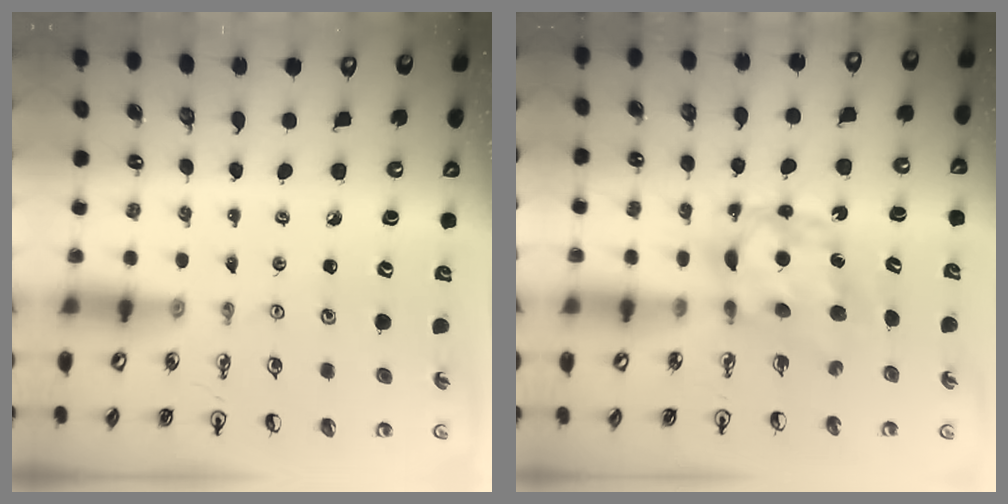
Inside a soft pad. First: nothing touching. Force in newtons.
{"total": 7.0, "press": 7.0, "slide": 0.3}